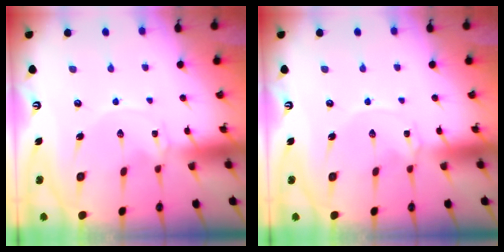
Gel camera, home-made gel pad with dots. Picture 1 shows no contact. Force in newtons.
{"total": 0.5, "press": 0.5, "slide": 0.1}